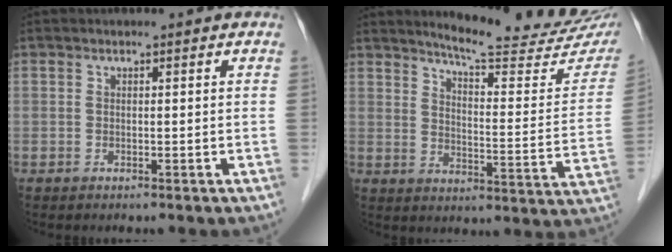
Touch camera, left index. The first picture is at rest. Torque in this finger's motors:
{"motor_torque": [-0.01, -0.25, 0.25, 0.02]}